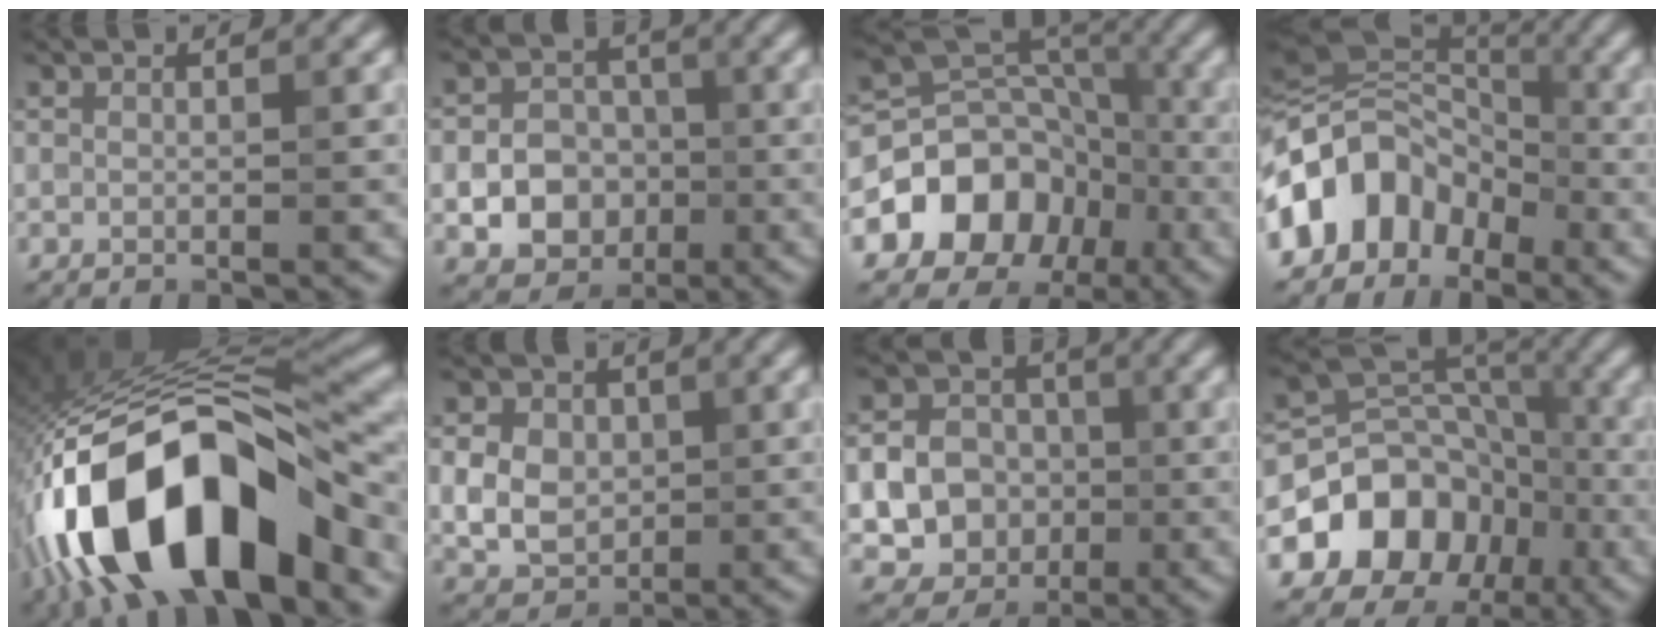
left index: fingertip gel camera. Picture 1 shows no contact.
{"total": 8.3, "force": [-2.1, 7.2, 3.6], "torque": [-0.049, -0.001, -0.055]}
{"total": 11.0, "force": [-4.4, 8.7, 5.1], "torque": [-0.089, 0.012, -0.091]}
{"total": 10.0, "force": [-3.6, 7.2, 5.9], "torque": [-0.109, 0.021, -0.088]}
{"total": 16.8, "force": [-6.9, 6.7, 13.8], "torque": [-0.242, -0.005, -0.106]}
{"total": 9.2, "force": [1.7, 7.5, 5.0], "torque": [-0.092, 0.037, 0.013]}
{"total": 10.1, "force": [-2.0, 9.1, 4.0], "torque": [-0.076, -0.011, -0.052]}
{"total": 12.7, "force": [-5.3, 10.2, 5.4], "torque": [-0.100, 0.001, -0.105]}